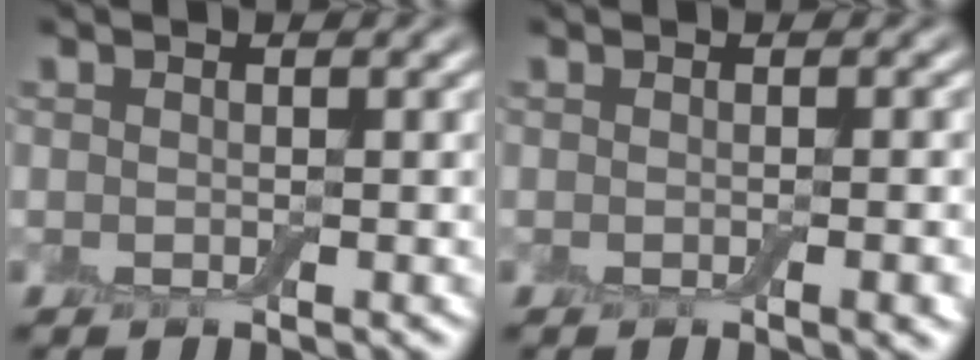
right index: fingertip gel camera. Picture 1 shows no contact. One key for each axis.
{"total": 2.0, "fx": -0.4, "fy": 0.5, "fz": 1.9, "tx": -0.018, "ty": -0.001, "tz": -0.004}